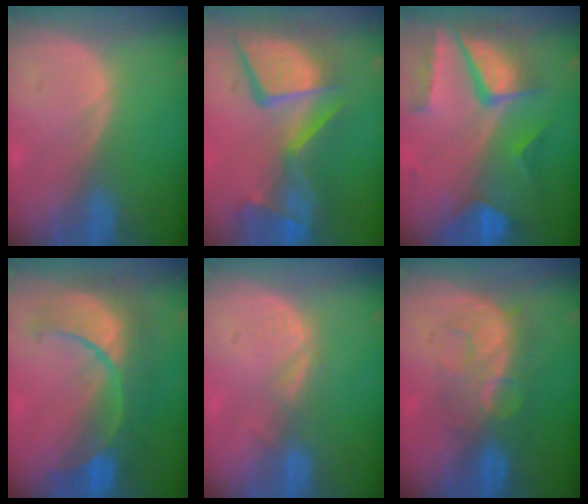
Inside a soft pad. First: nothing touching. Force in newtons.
{"total": 13.9, "press": 11.3, "slide": 8.1}
{"total": 10.4, "press": 8.6, "slide": 5.8}
{"total": 9.6, "press": 9.6, "slide": 0.7}
{"total": 2.8, "press": 2.2, "slide": 1.7}
{"total": 7.9, "press": 7.5, "slide": 2.7}